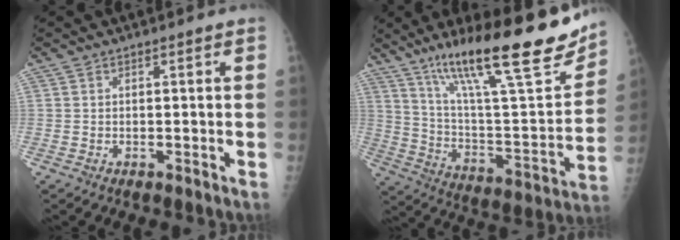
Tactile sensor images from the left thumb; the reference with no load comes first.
{"total": 28.6, "force": [18.5, 6.1, 21.0], "torque": [-0.308, -0.052, 0.306]}